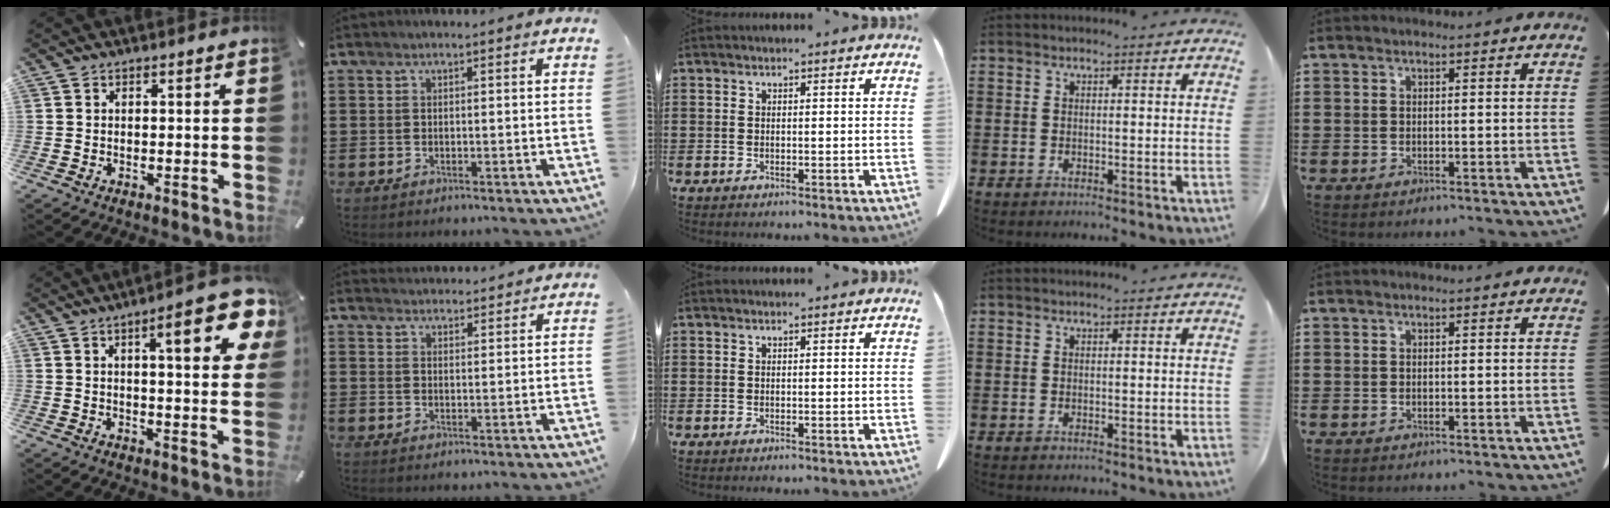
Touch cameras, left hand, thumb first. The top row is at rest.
{"thumb": {"total": 15.2, "force": [6.8, 4.1, 13.0], "torque": [-0.179, -0.027, 0.099]}, "index": {"total": 2.5, "force": [2.4, -0.1, -0.2], "torque": [-0.002, -0.008, 0.047]}}